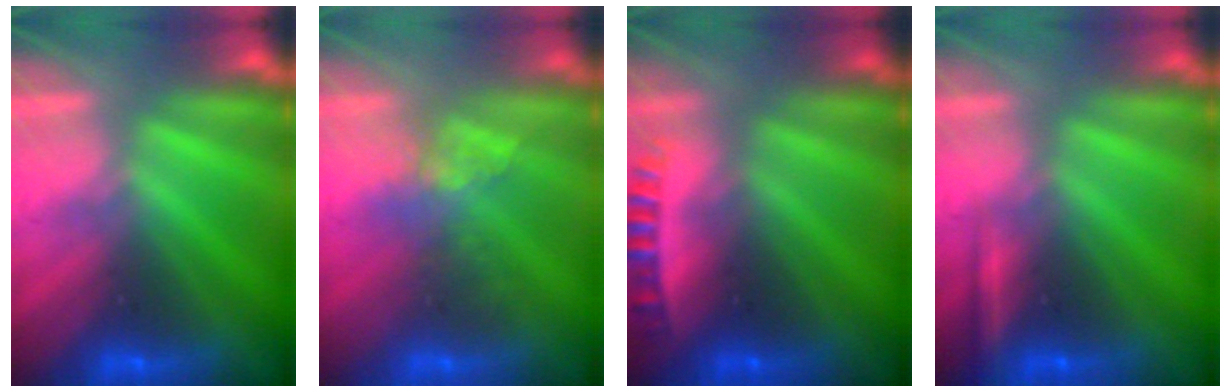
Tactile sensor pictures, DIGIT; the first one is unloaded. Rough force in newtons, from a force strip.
{"total": 2.4}
{"total": 2.7}
{"total": 2.2}